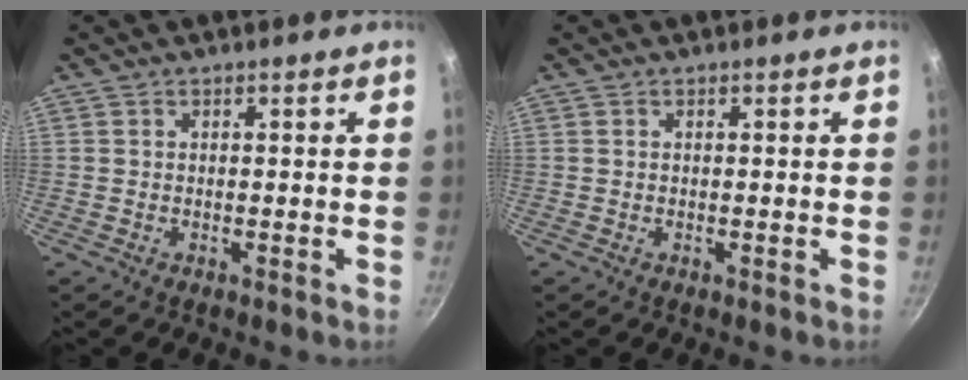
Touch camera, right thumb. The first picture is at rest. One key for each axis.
{"total": 0.0}